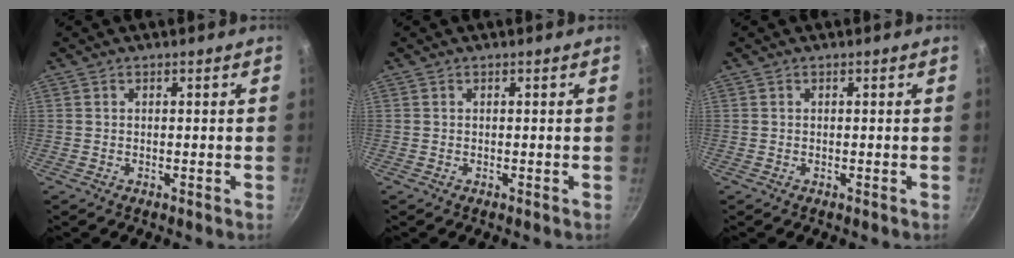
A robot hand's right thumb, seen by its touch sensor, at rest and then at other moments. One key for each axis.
{"total": 0.0}
{"total": 0.0}